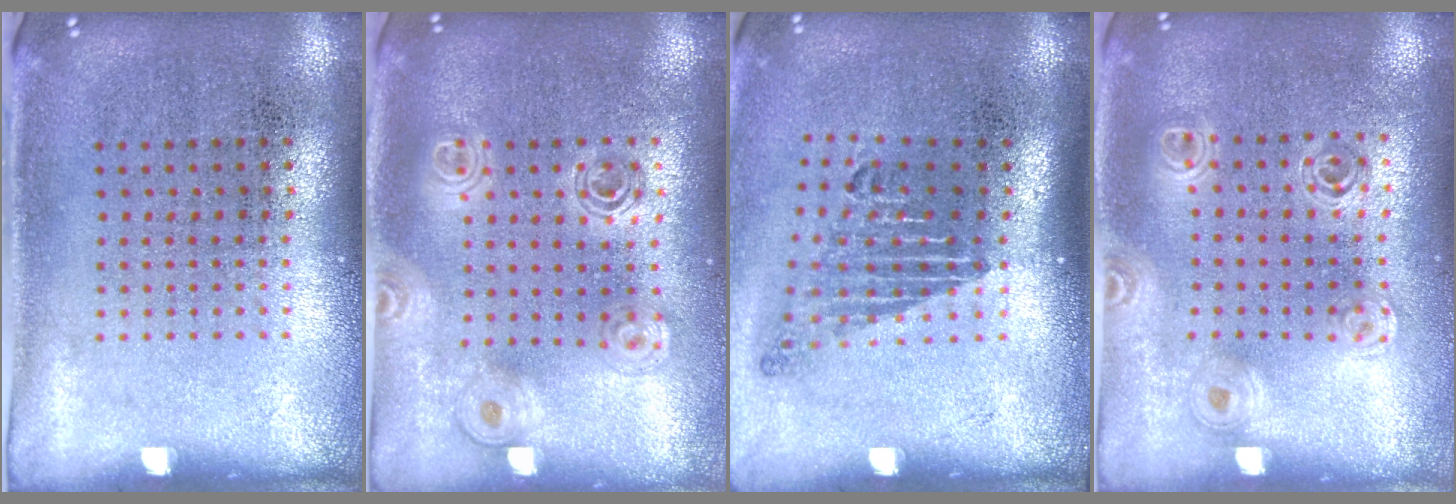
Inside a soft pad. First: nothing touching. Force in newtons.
{"total": 1.6, "press": 1.4, "slide": 0.7}
{"total": 1.7, "press": 1.2, "slide": 1.2}
{"total": 1.4, "press": 1.3, "slide": 0.5}